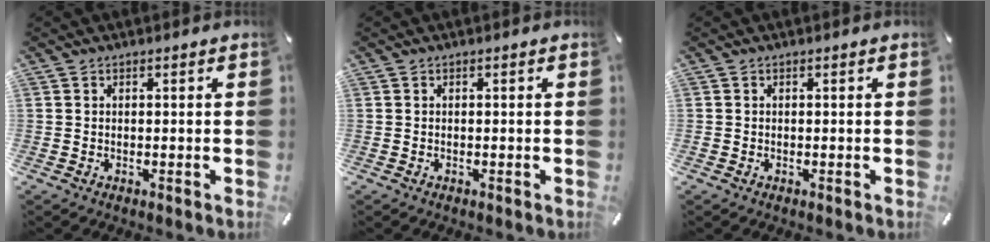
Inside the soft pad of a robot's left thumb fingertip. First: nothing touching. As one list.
[{"total": 0.0}, {"total": 0.0}]